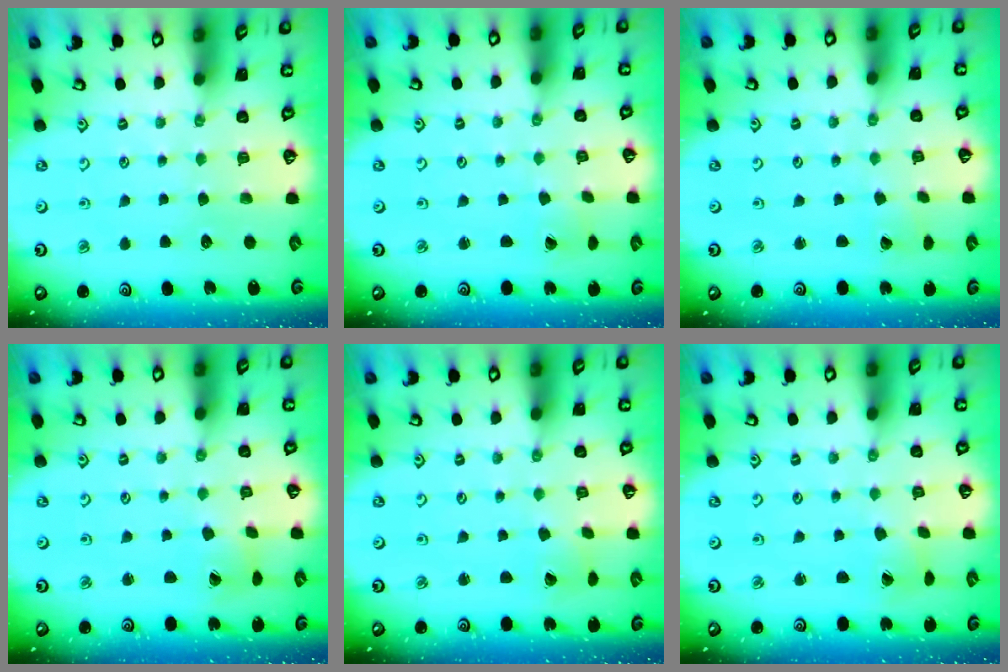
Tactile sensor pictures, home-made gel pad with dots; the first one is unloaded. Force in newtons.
{"total": 1.3, "press": 1.2, "slide": 0.4}
{"total": 1.0, "press": 1.0, "slide": 0.1}
{"total": 1.6, "press": 1.6, "slide": 0.3}
{"total": 1.8, "press": 1.8, "slide": 0.1}
{"total": 1.5, "press": 1.4, "slide": 0.2}